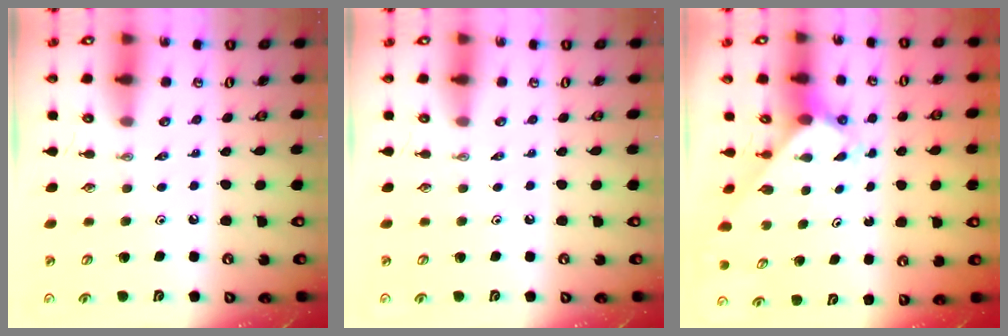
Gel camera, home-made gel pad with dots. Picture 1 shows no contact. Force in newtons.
{"total": 0.0}
{"total": 2.5, "press": 2.5, "slide": 0.2}